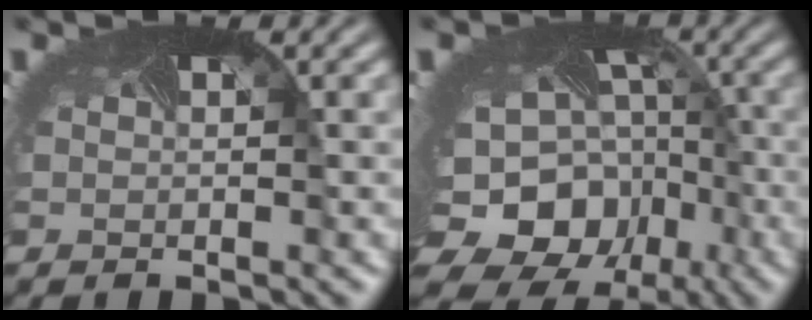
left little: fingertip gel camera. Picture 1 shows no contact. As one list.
[{"total": 13.5, "force": [-5.0, 10.9, 6.2], "torque": [-0.135, -0.056, -0.063]}]